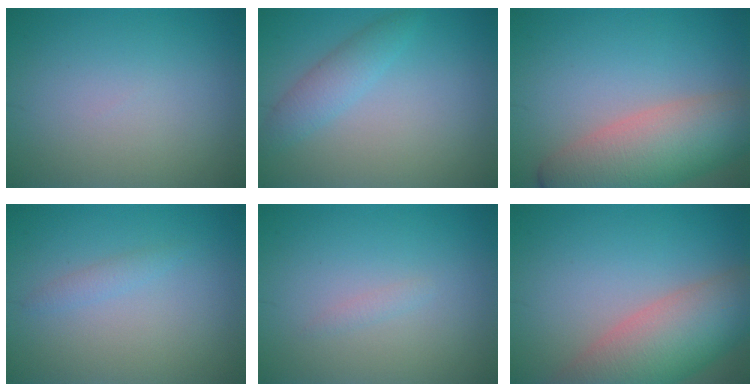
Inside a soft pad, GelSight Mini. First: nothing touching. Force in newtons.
{"total": 2.5, "press": 2.5, "slide": 0.2}
{"total": 8.8, "press": 8.7, "slide": 0.7}
{"total": 1.0, "press": 1.0, "slide": 0.1}
{"total": 0.6, "press": 0.6, "slide": 0.0}
{"total": 8.9, "press": 8.9, "slide": 0.4}